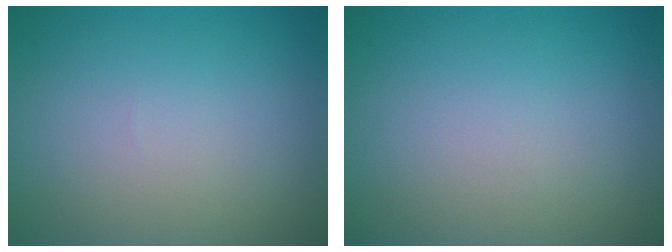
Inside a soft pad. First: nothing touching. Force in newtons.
{"total": 0.0}